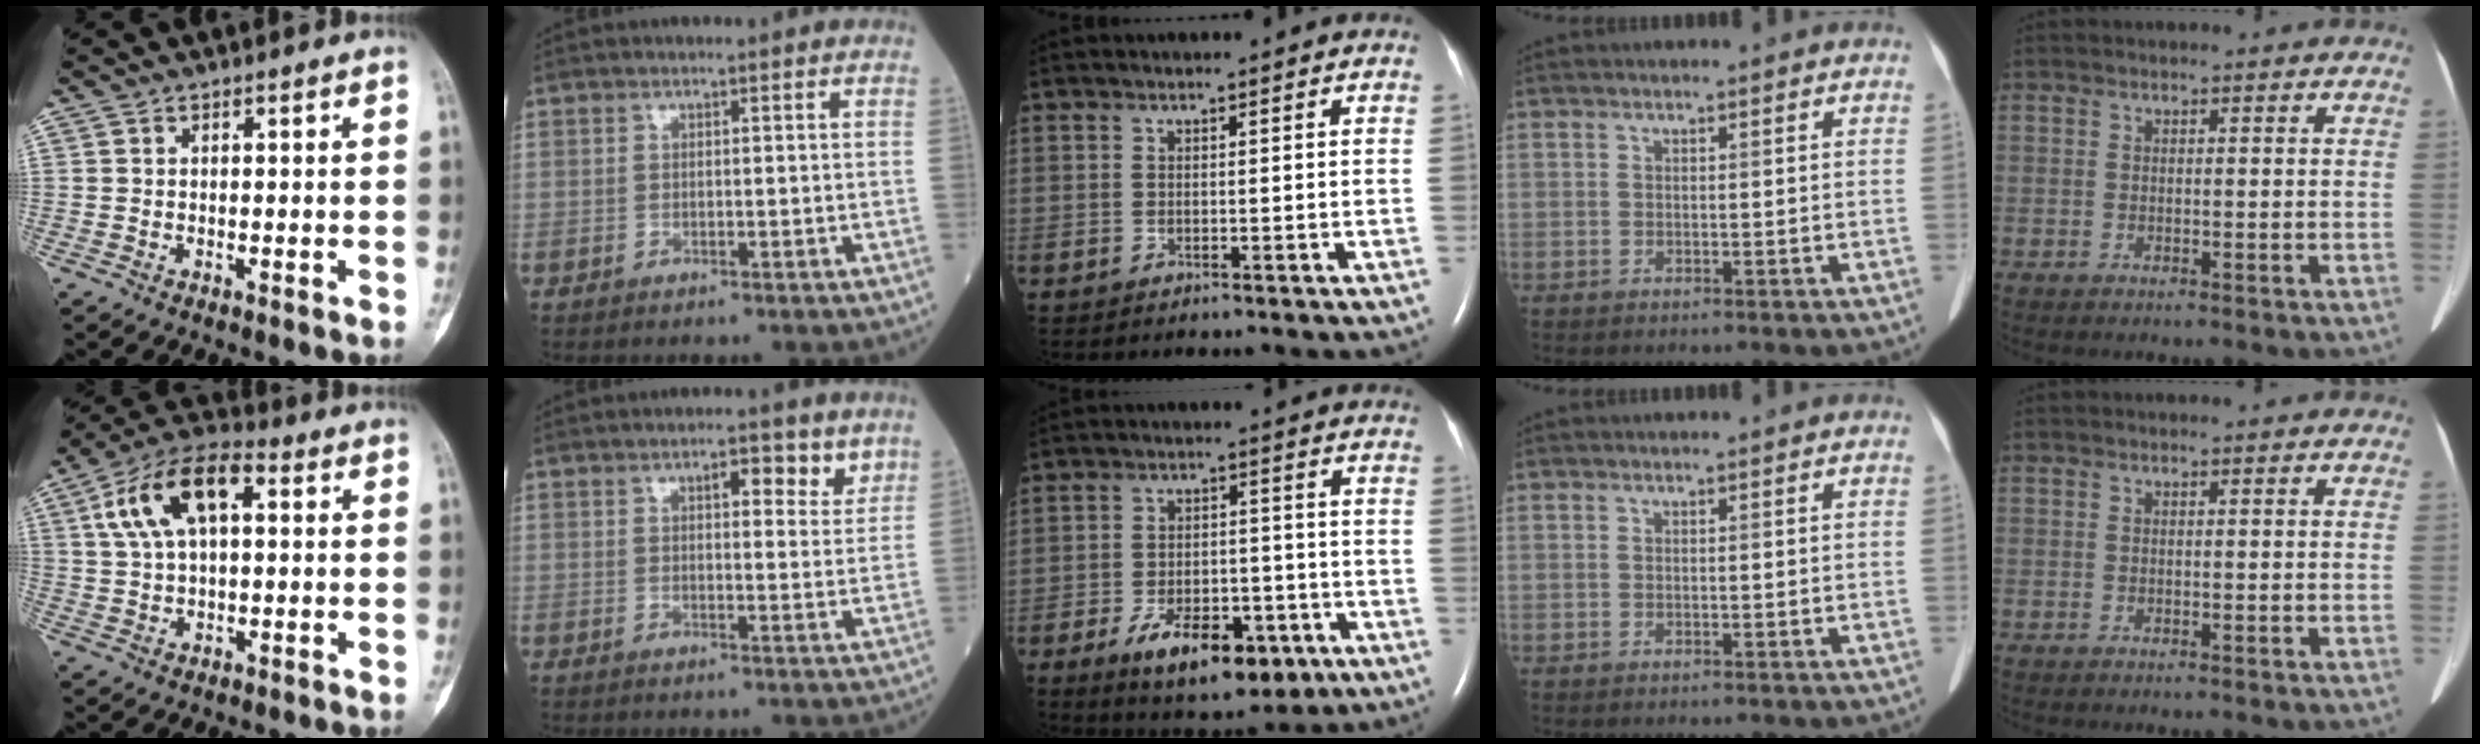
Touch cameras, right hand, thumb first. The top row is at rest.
{"thumb": {"total": 13.5, "force": [3.7, 7.0, 11.0], "torque": [-0.204, 0.028, 0.062]}, "index": {"total": 5.2, "force": [3.3, 1.8, 3.6], "torque": [-0.040, -0.003, 0.042]}, "middle": {"total": 12.7, "force": [-6.6, 5.8, 9.1], "torque": [-0.141, -0.005, -0.092]}}